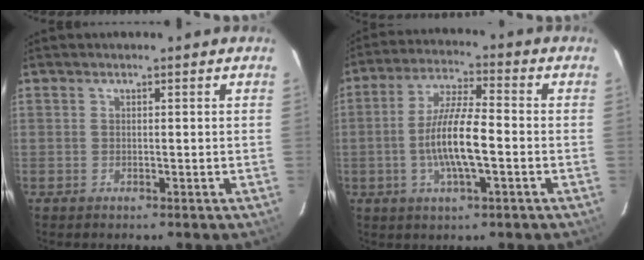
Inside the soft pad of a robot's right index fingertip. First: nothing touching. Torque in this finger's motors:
{"motor_torque": [1.10, -0.52, 0.70, 0.21]}